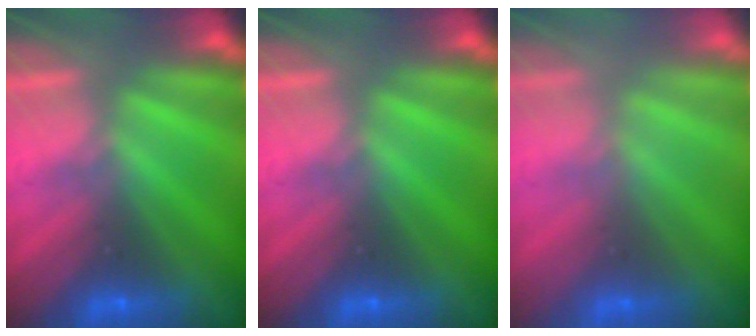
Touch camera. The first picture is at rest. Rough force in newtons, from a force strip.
{"total": 0.0}
{"total": 2.8}